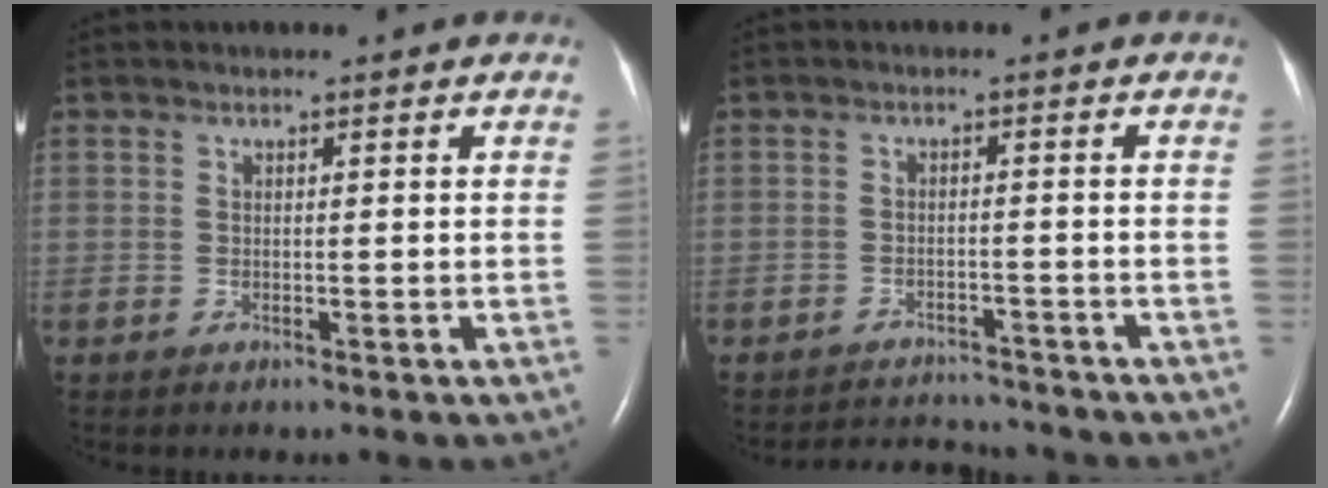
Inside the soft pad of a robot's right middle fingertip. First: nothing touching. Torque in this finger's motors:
{"motor_torque": [-0.02, -0.03, -0.03, 0.00]}